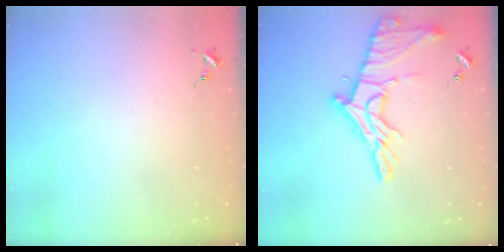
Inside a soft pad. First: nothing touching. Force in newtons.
{"total": 16.5, "press": 16.5, "slide": 1.3}